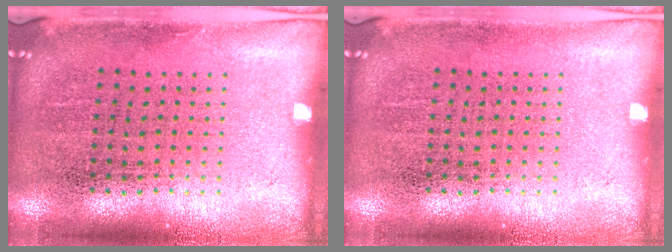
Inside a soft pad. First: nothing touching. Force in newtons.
{"total": 0.0}